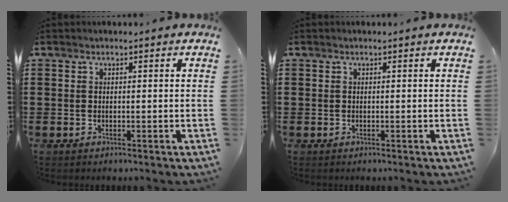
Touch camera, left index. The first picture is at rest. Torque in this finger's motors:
{"motor_torque": [0.00, 0.00, -0.02, 0.01]}